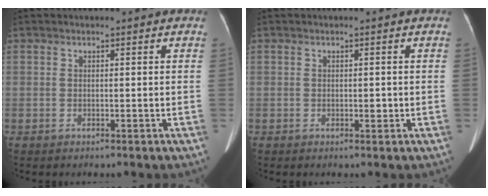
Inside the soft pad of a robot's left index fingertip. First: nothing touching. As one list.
[{"total": 0.7, "force": [-0.5, 0.3, 0.5], "torque": [-0.009, 0.001, -0.002]}]